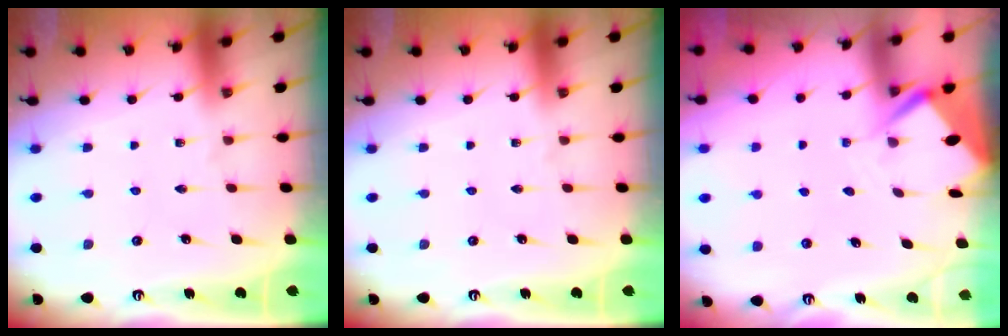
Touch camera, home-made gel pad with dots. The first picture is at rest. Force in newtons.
{"total": 0.0}
{"total": 3.6, "press": 3.6, "slide": 0.3}